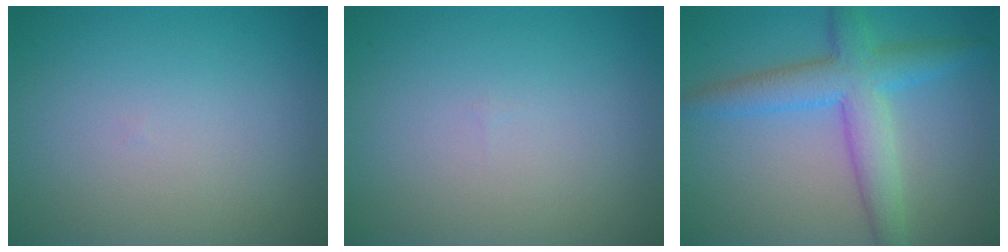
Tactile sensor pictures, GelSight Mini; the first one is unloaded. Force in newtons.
{"total": 0.0}
{"total": 5.6, "press": 5.6, "slide": 0.1}